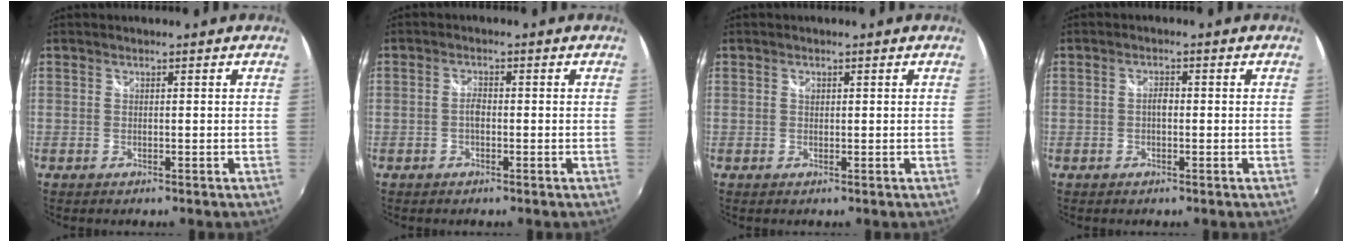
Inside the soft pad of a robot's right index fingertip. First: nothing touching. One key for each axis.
{"total": 1.8, "fx": -0.4, "fy": 0.9, "fz": 1.5, "tx": -0.028, "ty": 0.004, "tz": -0.010}
{"total": 0.8, "fx": 0.2, "fy": 0.7, "fz": 0.3, "tx": -0.004, "ty": 0.002, "tz": 0.002}
{"total": 1.5, "fx": -0.3, "fy": 0.8, "fz": 1.3, "tx": -0.024, "ty": 0.005, "tz": -0.007}